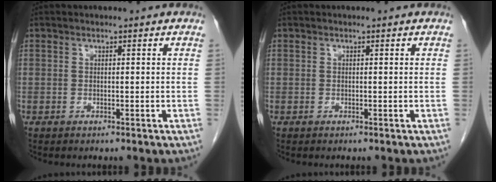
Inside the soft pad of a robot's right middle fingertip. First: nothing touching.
{"total": 0.0}